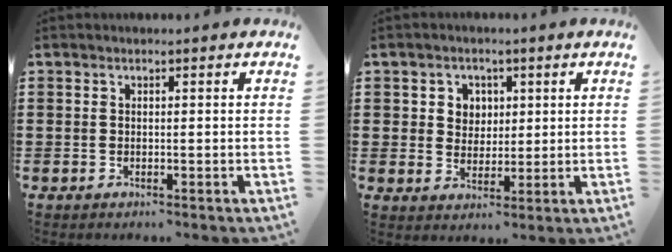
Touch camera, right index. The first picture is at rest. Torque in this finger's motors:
{"motor_torque": [0.04, -0.03, 0.07, 0.05]}